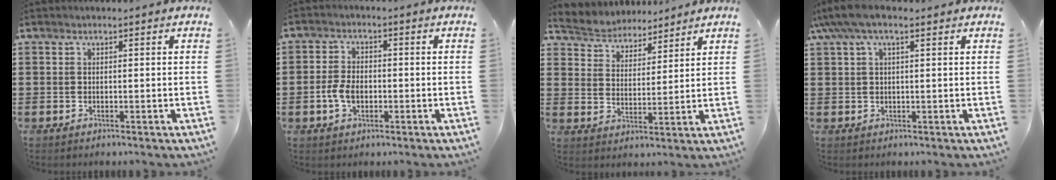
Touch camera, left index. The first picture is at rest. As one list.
[{"total": 4.3, "force": [-1.0, 2.7, 3.2], "torque": [-0.080, -0.002, -0.023]}, {"total": 4.3, "force": [4.2, 1.0, -0.6], "torque": [-0.015, -0.024, 0.072]}, {"total": 4.5, "force": [2.1, 1.3, 3.7], "torque": [-0.083, 0.007, 0.035]}]